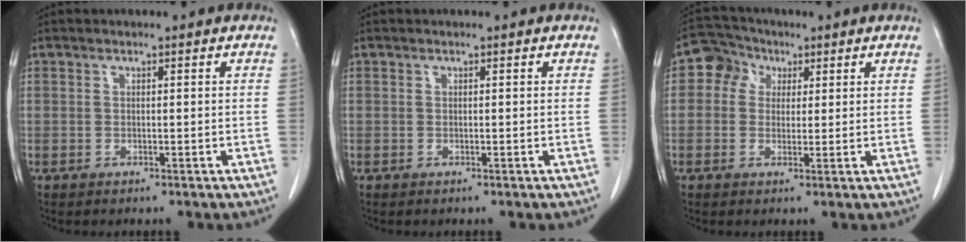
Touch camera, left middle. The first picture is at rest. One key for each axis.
{"total": 0.0}
{"total": 4.7, "fx": 1.5, "fy": 4.1, "fz": 1.6, "tx": -0.033, "ty": 0.024, "tz": 0.025}